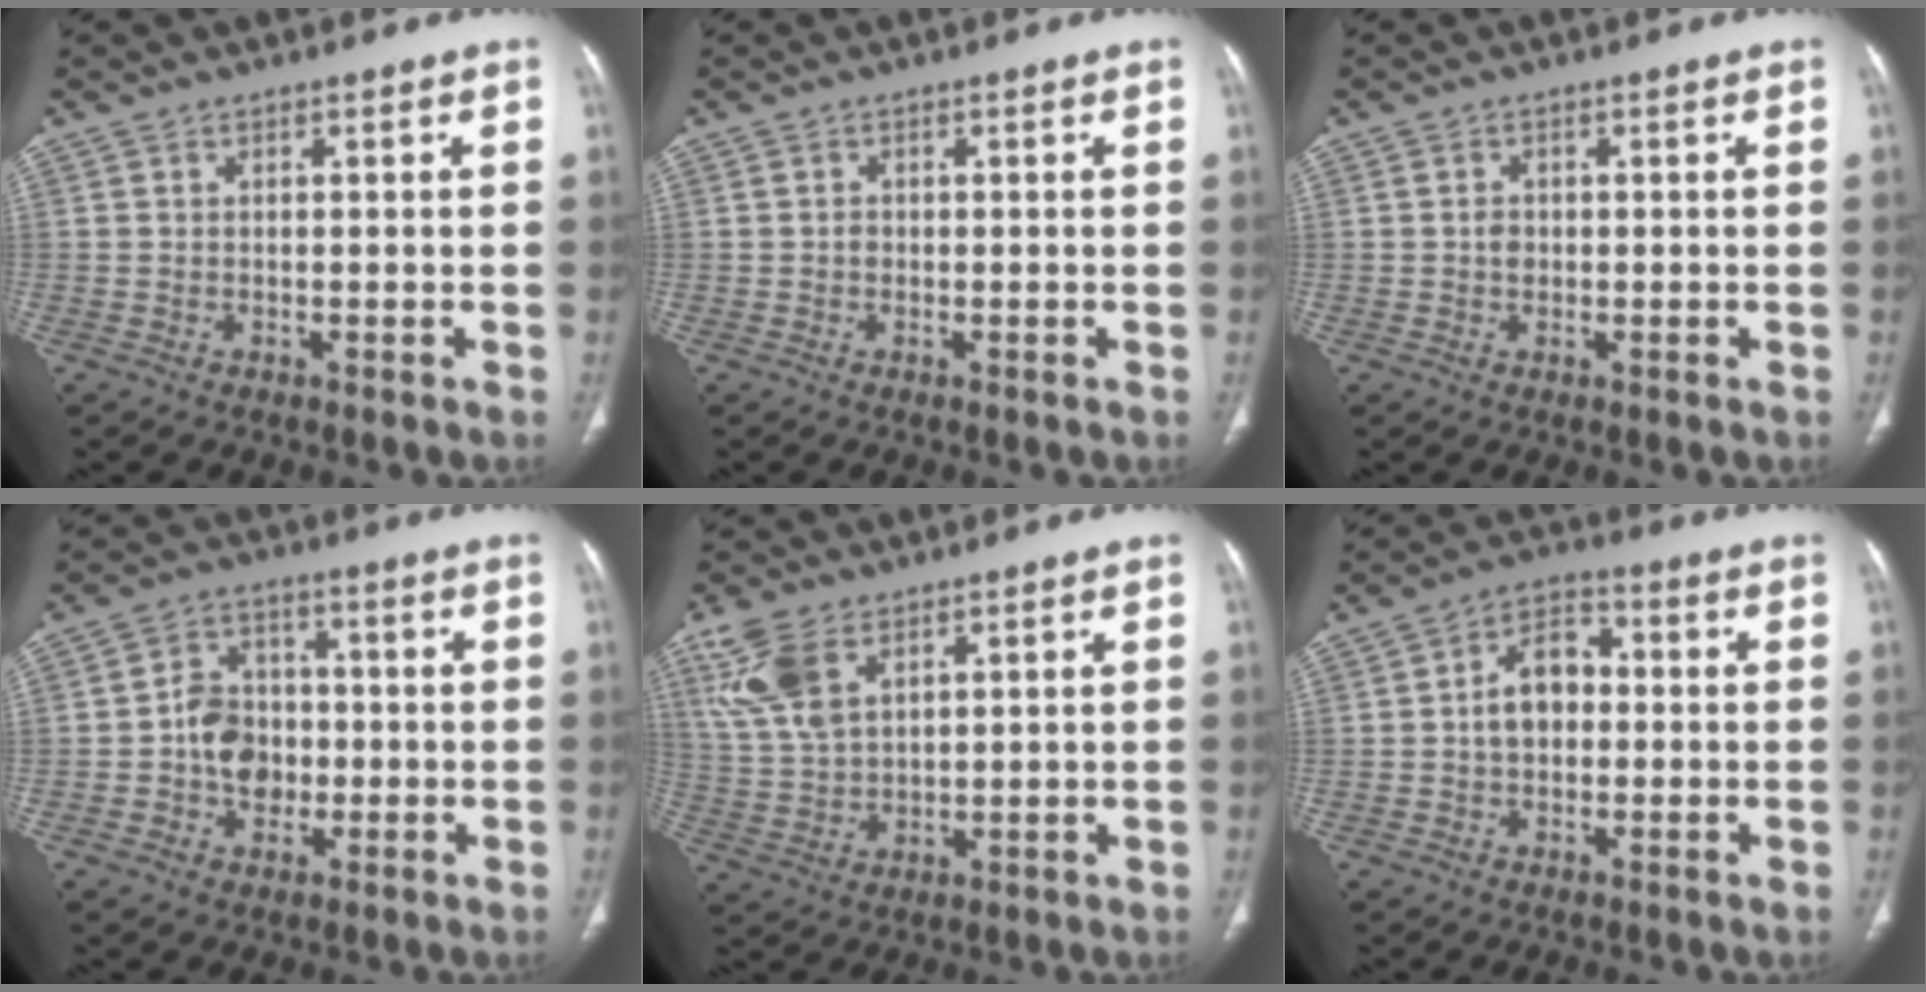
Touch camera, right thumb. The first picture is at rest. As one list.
[{"total": 0.9, "force": [-0.1, 0.8, 0.4], "torque": [-0.004, 0.003, -0.002]}, {"total": 1.7, "force": [0.0, 1.4, 1.0], "torque": [-0.011, 0.003, -0.002]}, {"total": 8.2, "force": [-1.4, 6.7, 4.6], "torque": [-0.045, 0.021, -0.029]}, {"total": 9.6, "force": [5.0, 5.1, 6.4], "torque": [-0.141, -0.008, 0.110]}, {"total": 7.7, "force": [-0.1, 5.4, 5.5], "torque": [-0.078, 0.025, -0.011]}]